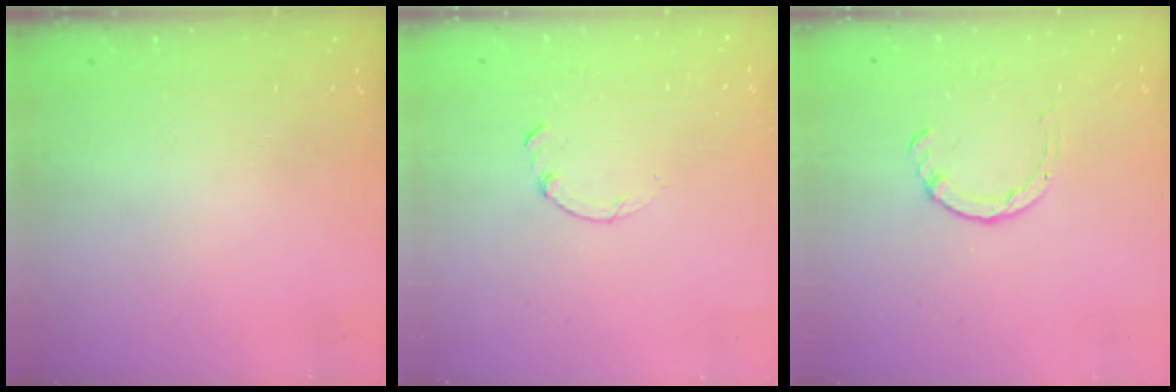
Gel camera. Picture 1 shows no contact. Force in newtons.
{"total": 0.0}
{"total": 1.4, "press": 1.4, "slide": 0.3}